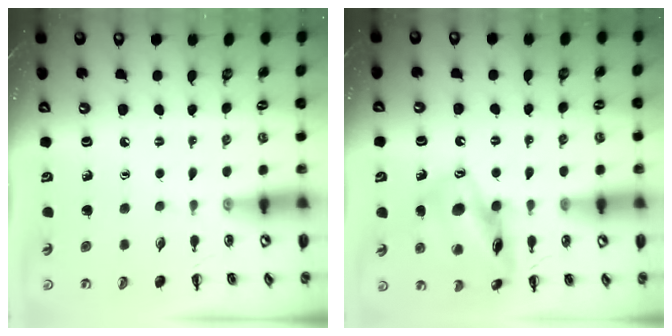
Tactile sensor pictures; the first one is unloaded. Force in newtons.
{"total": 16.3, "press": 16.1, "slide": 2.9}